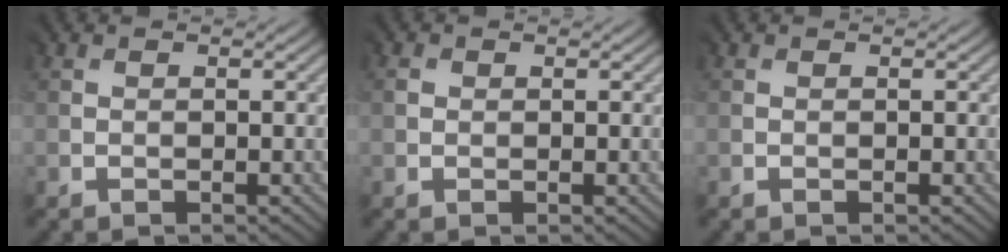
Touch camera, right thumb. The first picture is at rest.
{"total": 0.8, "force": [0.4, 0.7, -0.1], "torque": [-0.001, -0.005, 0.002]}
{"total": 0.0}